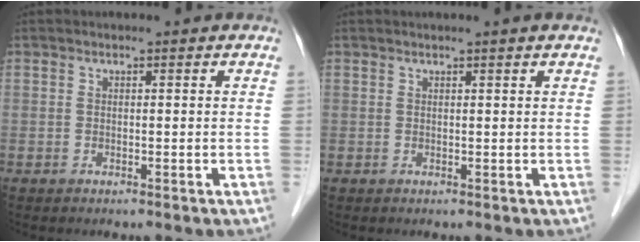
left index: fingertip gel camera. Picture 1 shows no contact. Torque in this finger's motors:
{"motor_torque": [0.52, -0.52, 0.18, 0.03]}